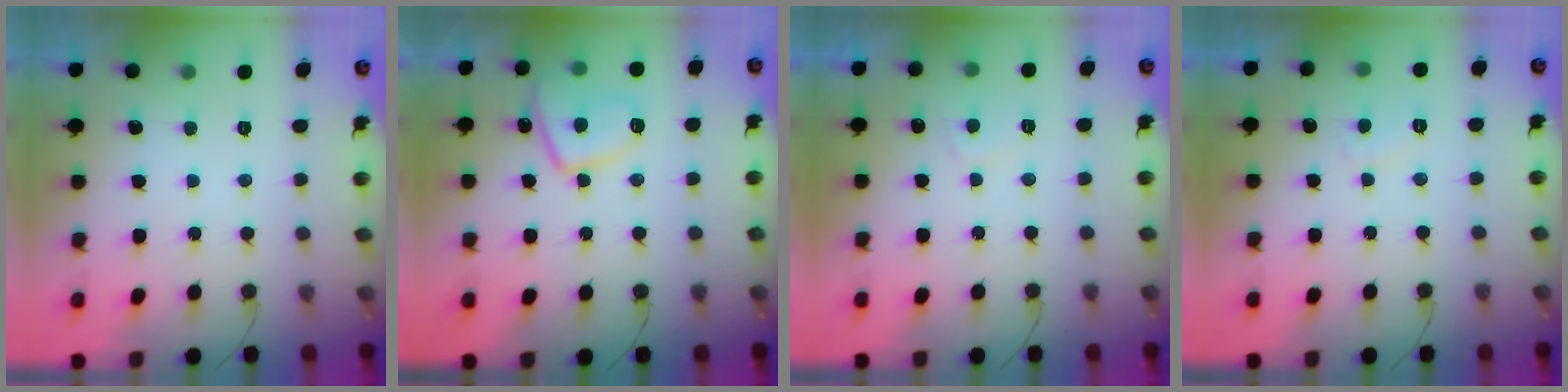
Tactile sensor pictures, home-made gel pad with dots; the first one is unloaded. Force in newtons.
{"total": 9.5, "press": 9.4, "slide": 1.0}
{"total": 2.1, "press": 2.0, "slide": 0.6}
{"total": 2.6, "press": 2.5, "slide": 0.7}